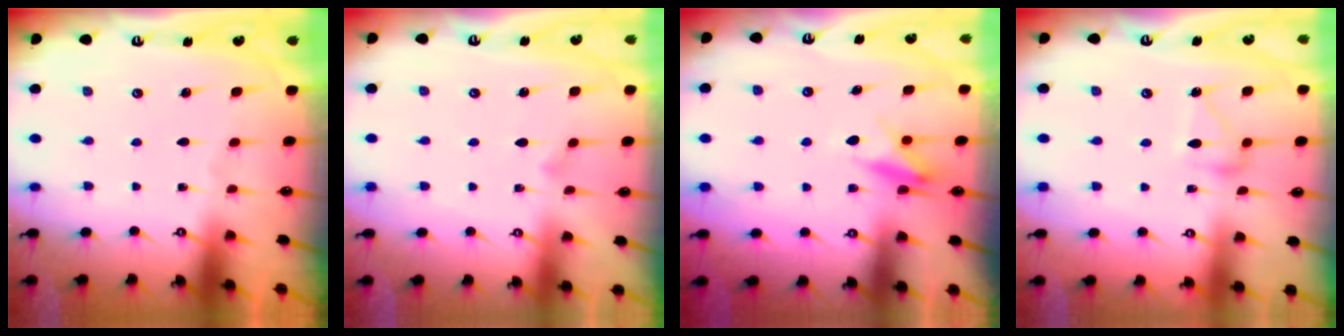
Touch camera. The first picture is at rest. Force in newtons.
{"total": 6.0, "press": 6.0, "slide": 0.2}
{"total": 8.5, "press": 8.4, "slide": 0.7}
{"total": 11.5, "press": 11.4, "slide": 0.4}